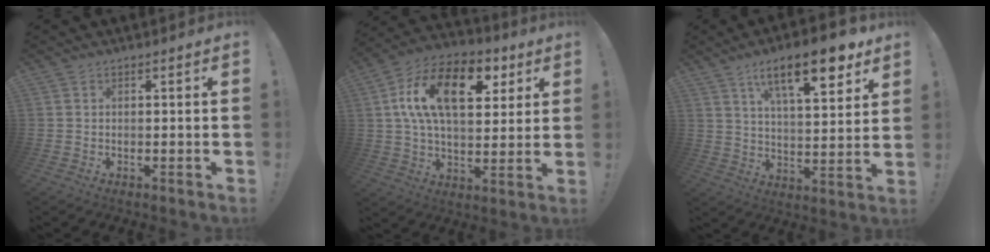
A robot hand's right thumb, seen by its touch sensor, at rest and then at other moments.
{"total": 19.8, "force": [6.6, 11.4, 14.8], "torque": [-0.236, -0.014, 0.109]}
{"total": 17.3, "force": [9.8, 5.4, 13.2], "torque": [-0.205, -0.044, 0.153]}